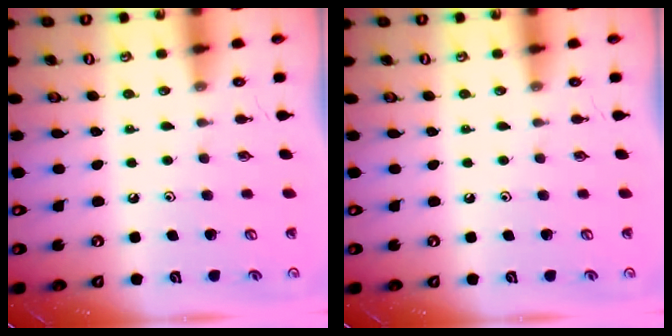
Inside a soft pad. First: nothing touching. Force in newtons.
{"total": 0.0}